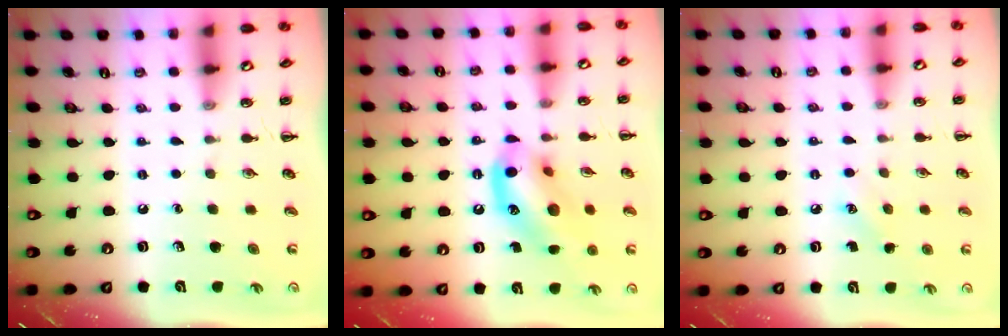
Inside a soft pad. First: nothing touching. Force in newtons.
{"total": 13.9, "press": 13.7, "slide": 2.2}
{"total": 6.2, "press": 5.9, "slide": 1.8}